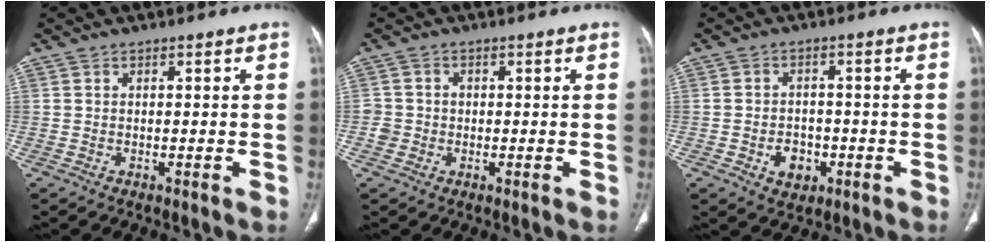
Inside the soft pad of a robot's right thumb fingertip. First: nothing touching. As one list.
[{"total": 2.6, "force": [-0.5, 2.5, 0.4], "torque": [0.006, 0.012, -0.011]}, {"total": 5.3, "force": [-1.9, 4.1, 2.8], "torque": [-0.025, 0.014, -0.023]}]